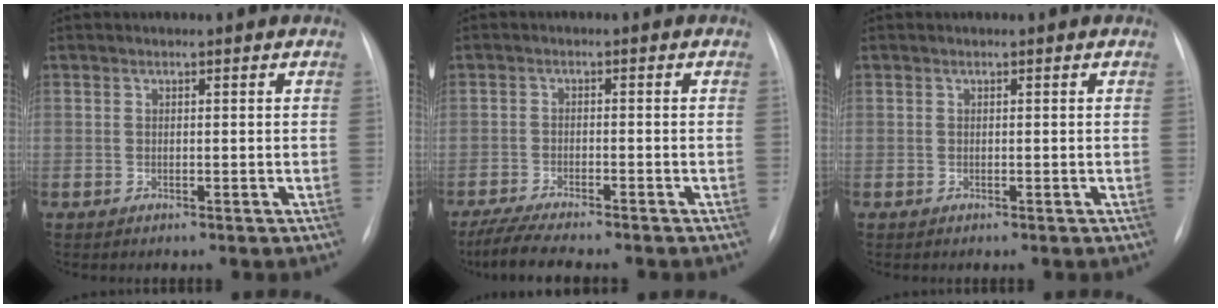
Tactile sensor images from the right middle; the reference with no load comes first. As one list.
[{"total": 8.0, "force": [-6.8, 0.8, 4.2], "torque": [-0.071, -0.020, -0.112]}, {"total": 0.0}]